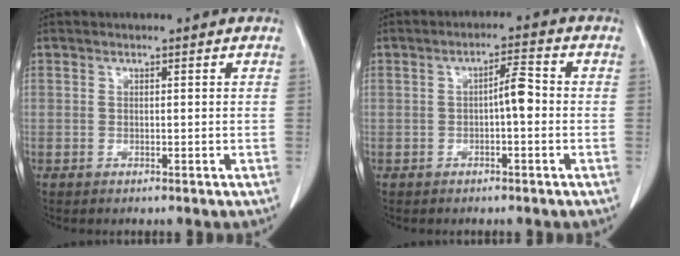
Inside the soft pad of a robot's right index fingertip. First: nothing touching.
{"total": 3.6, "force": [-0.4, 0.7, 3.5], "torque": [-0.053, 0.009, -0.008]}